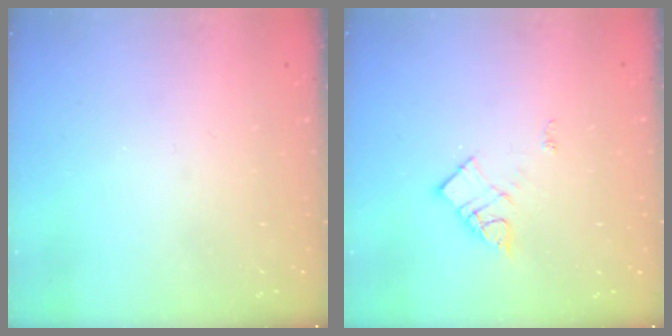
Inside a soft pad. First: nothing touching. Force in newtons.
{"total": 8.7, "press": 8.7, "slide": 0.5}